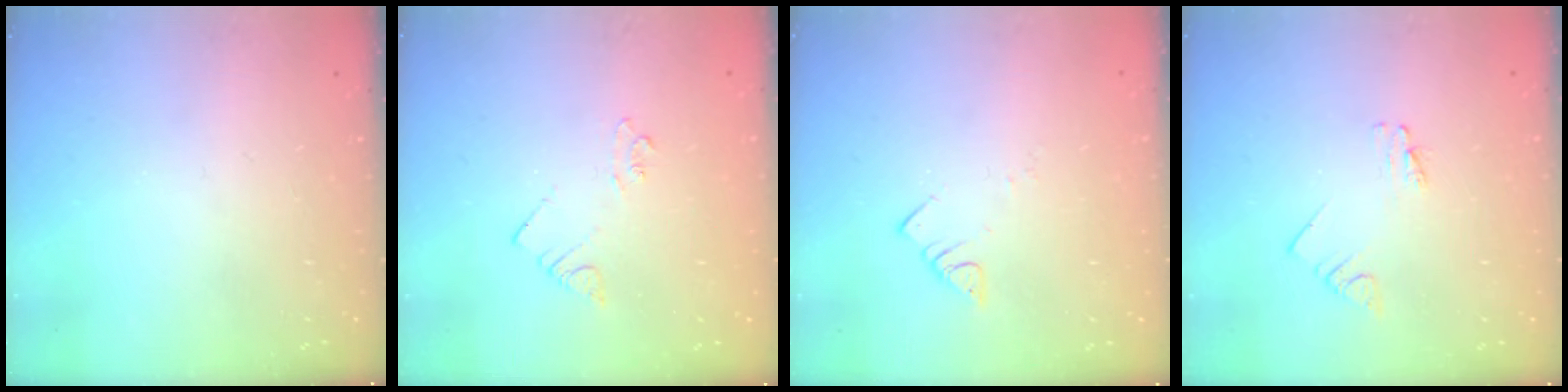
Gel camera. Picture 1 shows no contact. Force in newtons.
{"total": 3.6, "press": 3.6, "slide": 0.6}
{"total": 3.4, "press": 3.4, "slide": 0.3}
{"total": 1.1, "press": 1.1, "slide": 0.0}